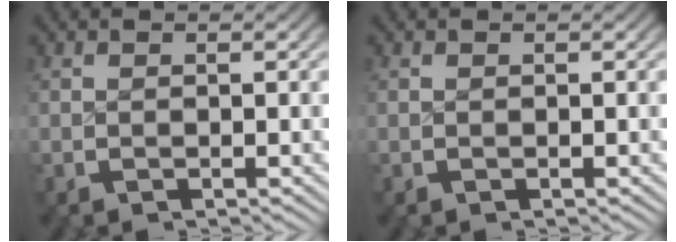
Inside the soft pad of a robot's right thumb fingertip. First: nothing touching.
{"total": 0.0}